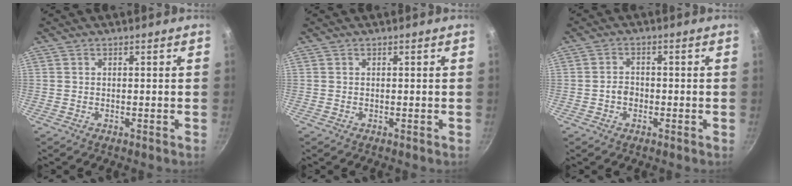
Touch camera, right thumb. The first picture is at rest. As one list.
[{"total": 0.0}, {"total": 2.6, "force": [-0.8, 2.0, 1.4], "torque": [-0.014, 0.013, -0.015]}]